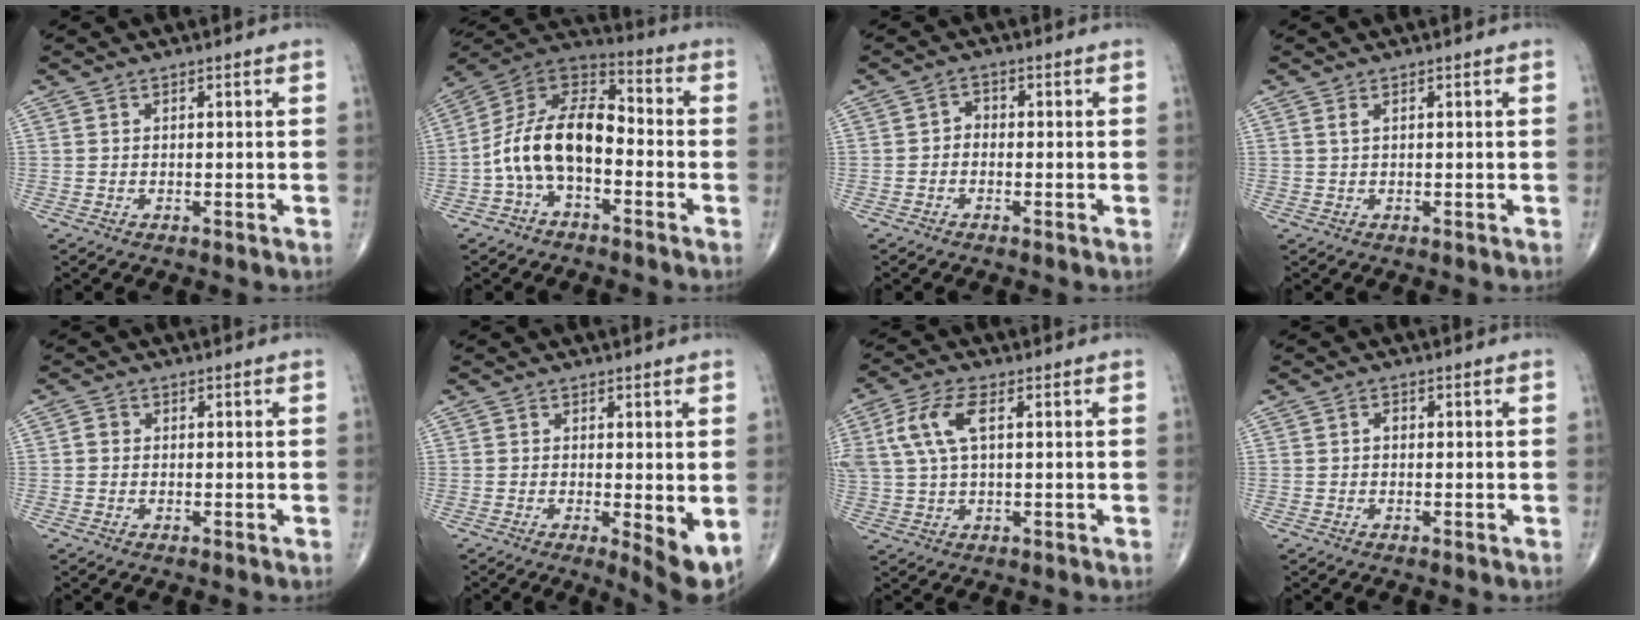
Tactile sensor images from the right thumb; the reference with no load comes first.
{"total": 14.2, "force": [-3.4, 7.9, 11.3], "torque": [-0.197, 0.060, -0.073]}
{"total": 1.9, "force": [-0.6, 1.5, 1.0], "torque": [-0.002, 0.009, -0.018]}
{"total": 0.8, "force": [0.4, 0.2, 0.7], "torque": [-0.018, 0.007, 0.010]}
{"total": 1.2, "force": [-0.1, 1.0, 0.6], "torque": [-0.004, 0.002, -0.005]}
{"total": 5.8, "force": [-0.6, 1.5, 5.6], "torque": [-0.076, -0.017, -0.010]}
{"total": 8.5, "force": [2.3, 3.8, 7.3], "torque": [-0.172, 0.015, 0.045]}
{"total": 1.0, "force": [0.0, 0.7, 0.7], "torque": [-0.005, 0.003, -0.004]}